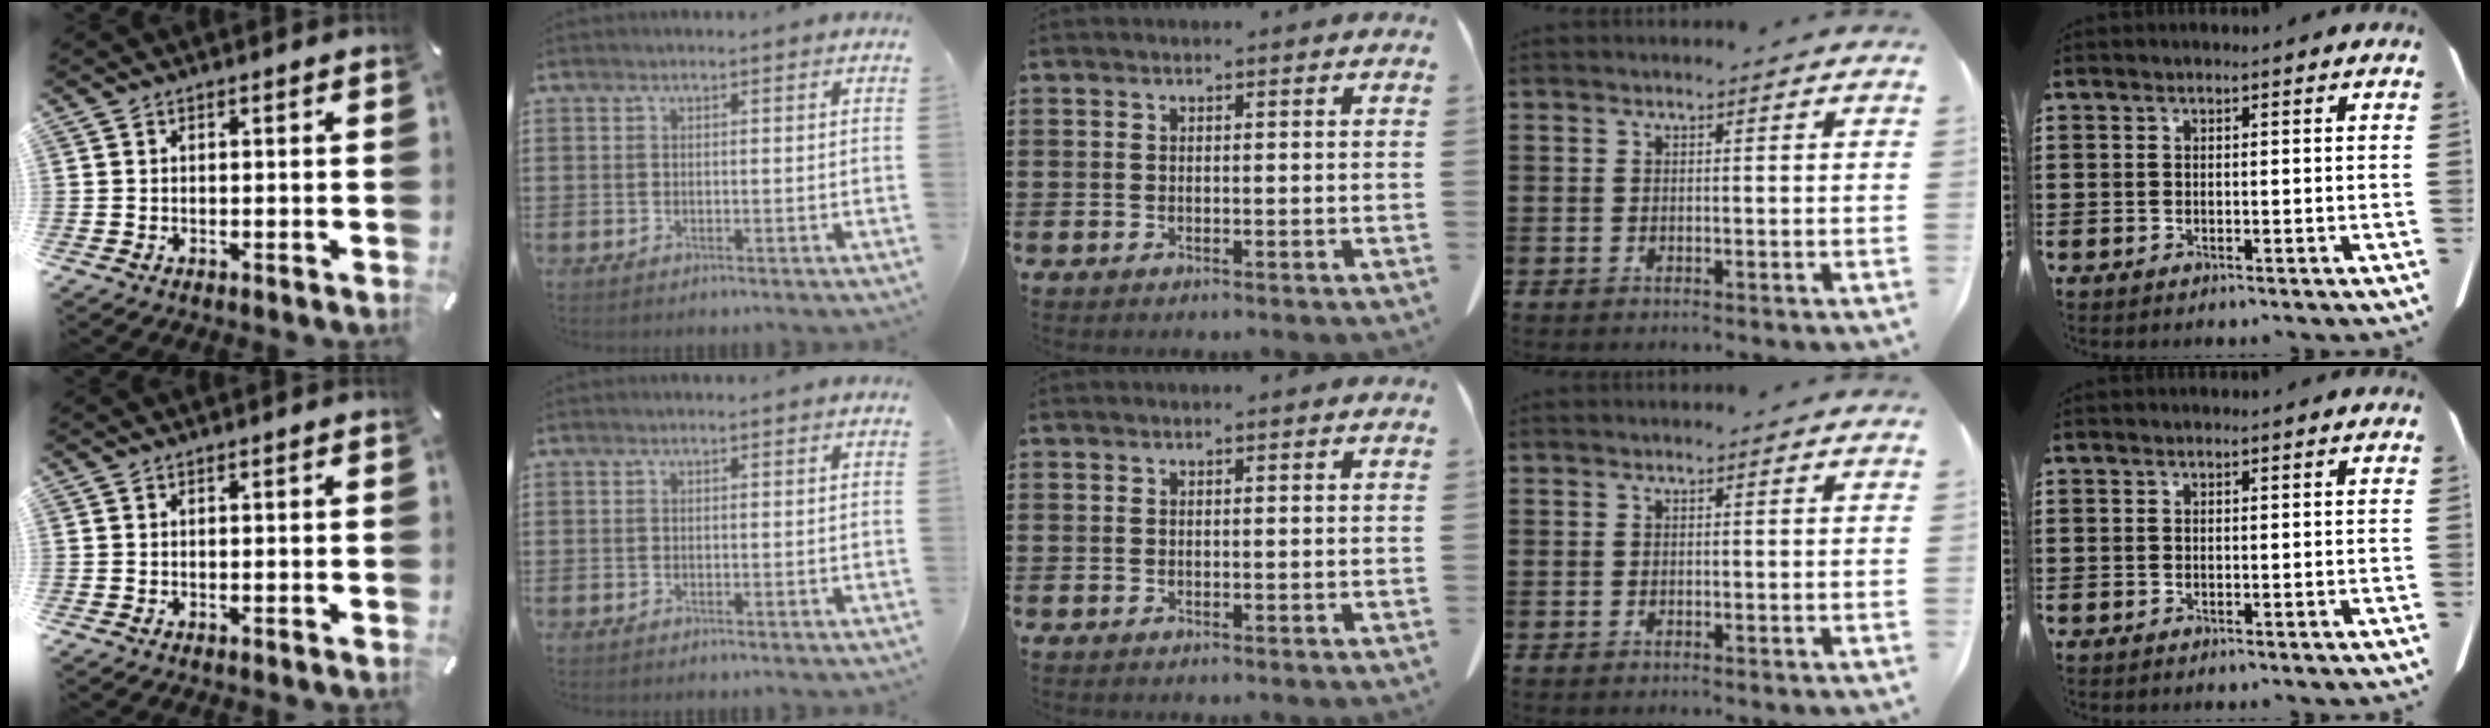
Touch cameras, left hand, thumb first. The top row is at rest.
{}